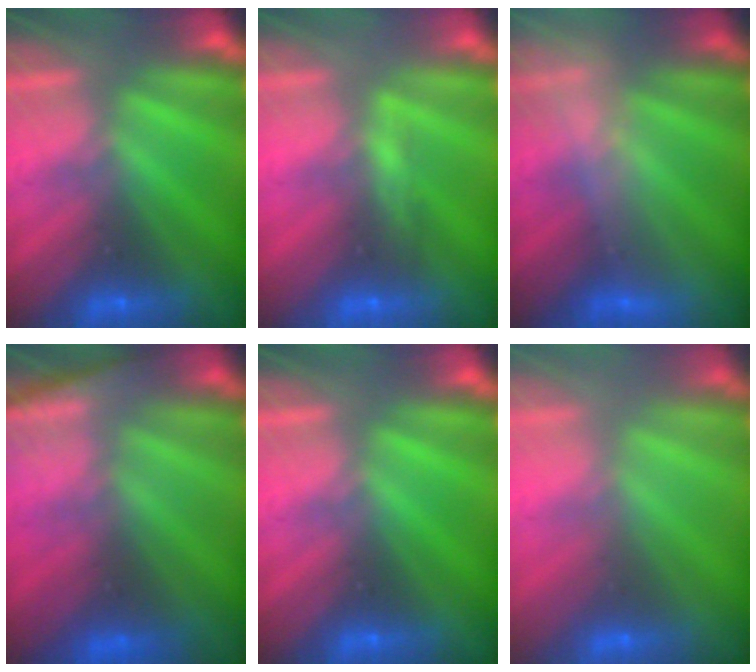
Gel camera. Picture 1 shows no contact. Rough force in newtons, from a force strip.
{"total": 3.4}
{"total": 2.5}
{"total": 8.5}
{"total": 0.0}
{"total": 2.9}